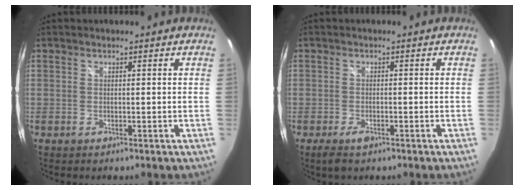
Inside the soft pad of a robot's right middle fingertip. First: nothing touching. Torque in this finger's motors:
{"motor_torque": [0.19, -0.27, 0.04, 0.02]}